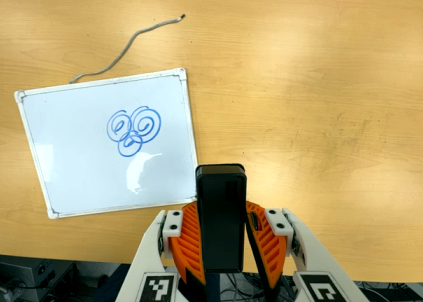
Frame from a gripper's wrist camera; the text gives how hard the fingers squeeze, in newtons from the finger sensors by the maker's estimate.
{"total": 6.7, "left": 6.3, "right": 7.2}